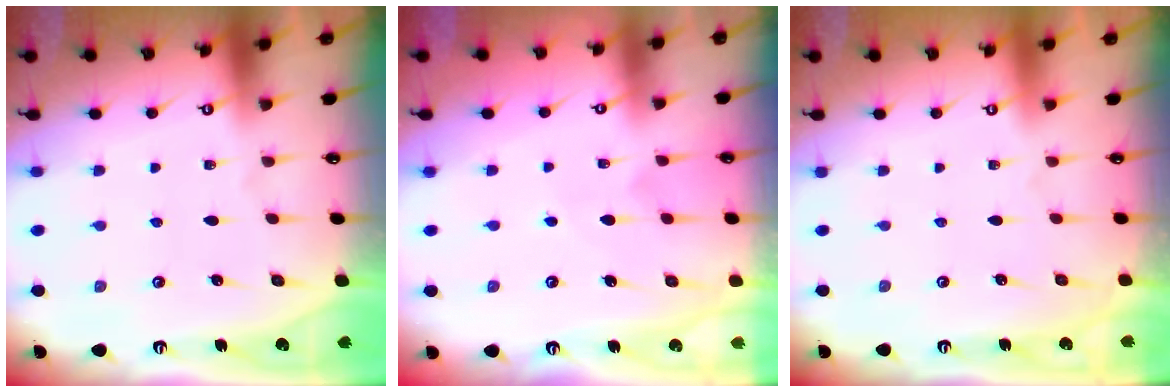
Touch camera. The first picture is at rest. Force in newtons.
{"total": 4.6, "press": 4.6, "slide": 0.5}
{"total": 0.0}